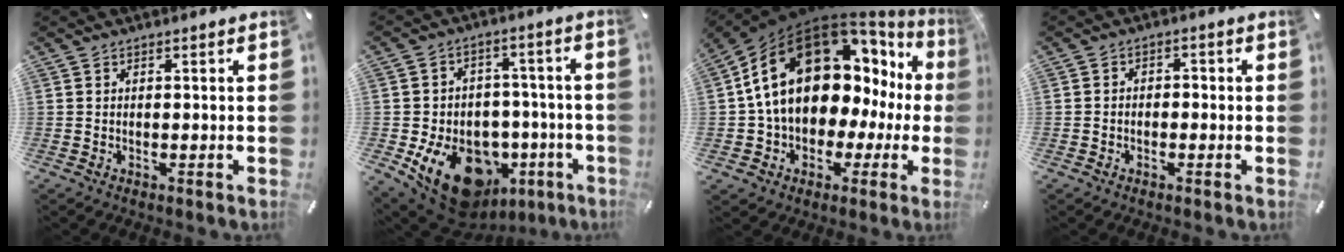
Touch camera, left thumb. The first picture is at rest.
{"total": 18.5, "force": [-8.6, 12.3, 10.9], "torque": [-0.160, 0.045, -0.124]}
{"total": 20.9, "force": [5.4, 14.3, 14.3], "torque": [-0.254, -0.038, 0.098]}
{"total": 2.2, "force": [-1.5, 1.4, 0.7], "torque": [-0.013, 0.012, -0.032]}